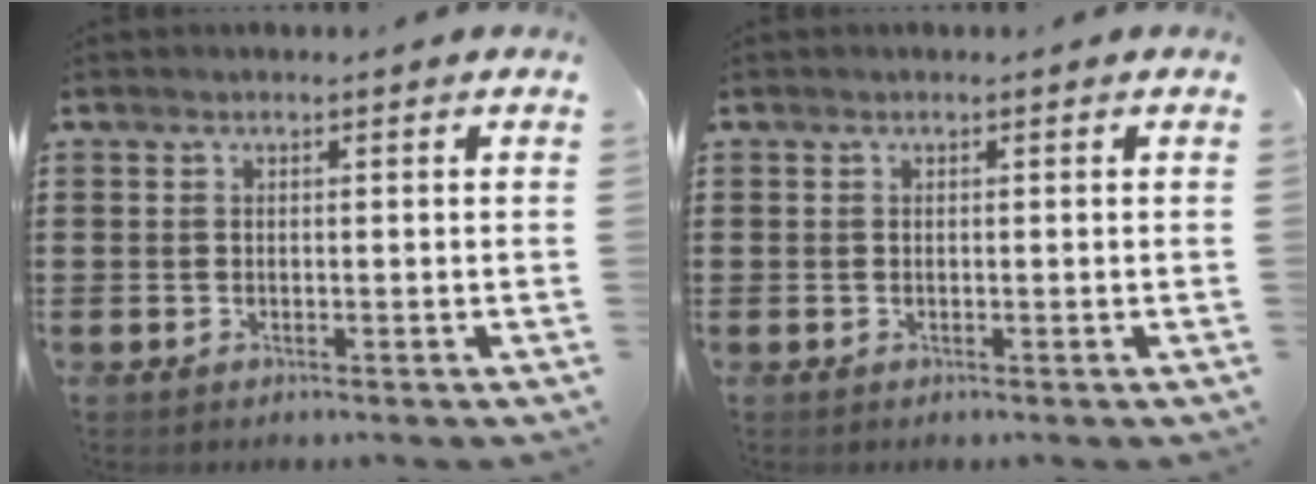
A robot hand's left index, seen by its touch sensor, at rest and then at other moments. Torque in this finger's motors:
{"motor_torque": [0.13, -0.01, 0.03, 0.01]}